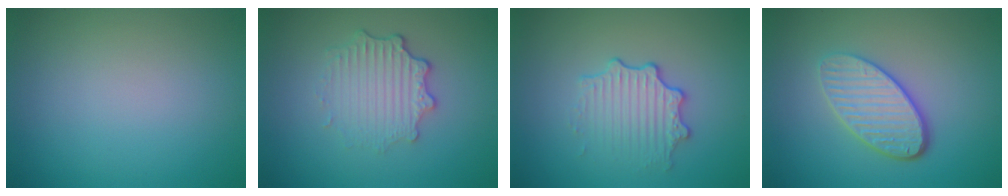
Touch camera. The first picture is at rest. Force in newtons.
{"total": 3.6, "press": 2.8, "slide": 2.3}
{"total": 3.2, "press": 2.7, "slide": 1.8}
{"total": 4.5, "press": 3.6, "slide": 2.8}